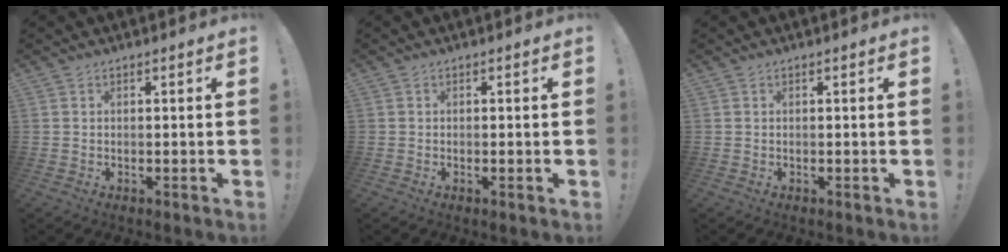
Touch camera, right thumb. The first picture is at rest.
{"total": 0.8, "force": [-0.2, 0.0, 0.8], "torque": [-0.012, -0.003, -0.004]}
{"total": 0.0}